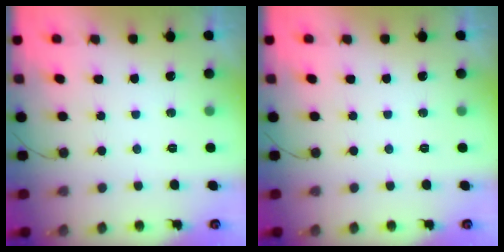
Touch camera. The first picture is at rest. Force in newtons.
{"total": 0.0}